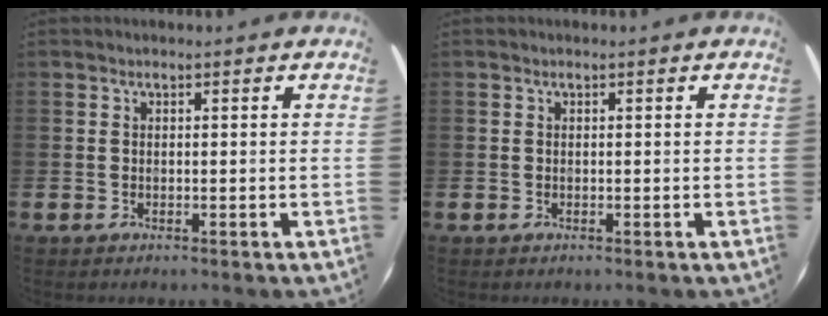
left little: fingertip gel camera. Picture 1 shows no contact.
{"total": 0.0}